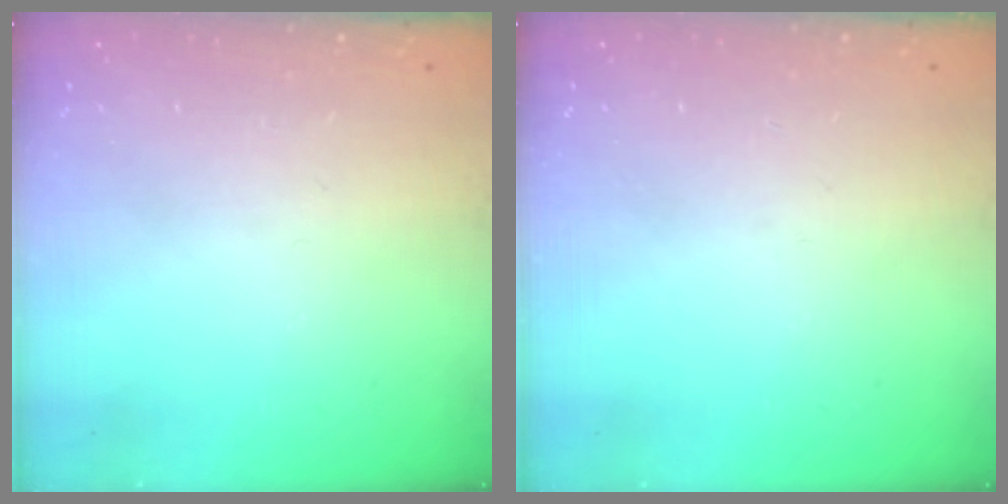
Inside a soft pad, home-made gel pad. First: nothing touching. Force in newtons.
{"total": 0.0}